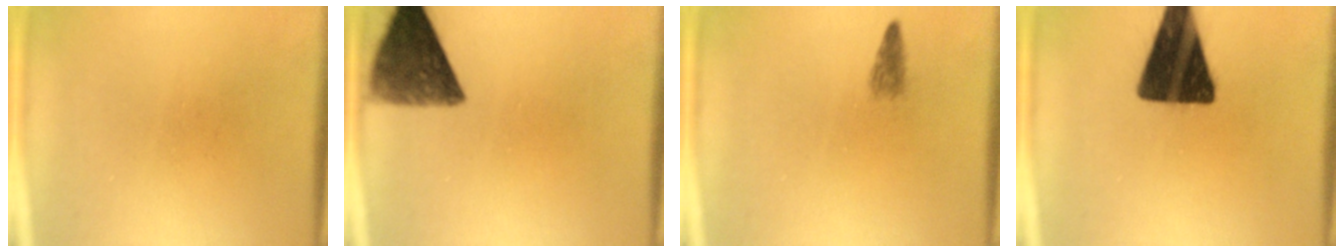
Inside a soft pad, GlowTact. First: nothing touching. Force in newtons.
{"total": 10.3}
{"total": 1.4}
{"total": 18.0}